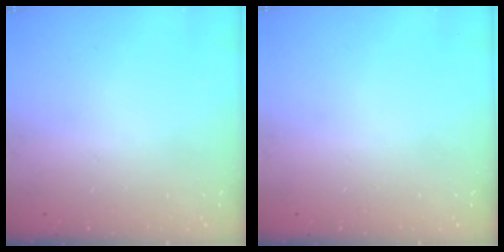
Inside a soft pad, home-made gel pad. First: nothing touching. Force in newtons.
{"total": 0.0}